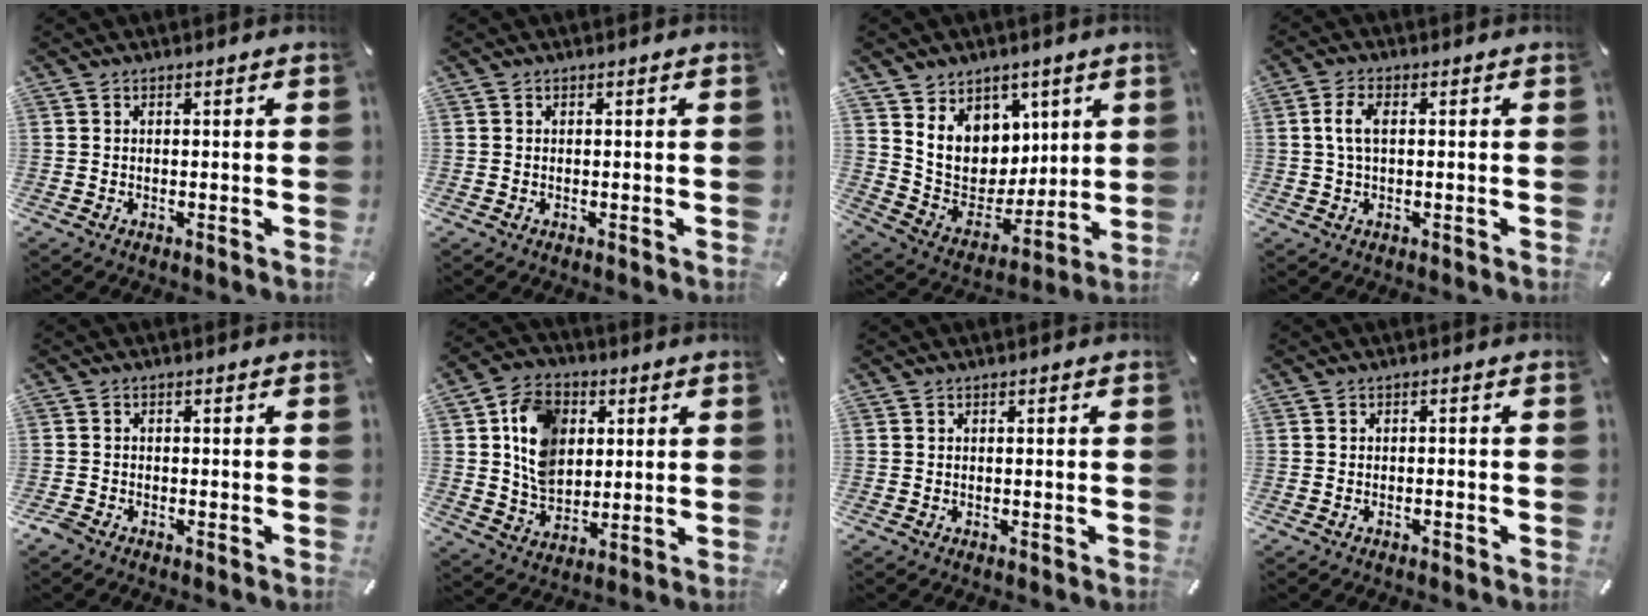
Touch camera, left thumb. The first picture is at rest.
{"total": 0.0}
{"total": 12.8, "force": [5.2, 11.1, 3.8], "torque": [-0.077, -0.051, 0.110]}
{"total": 4.9, "force": [0.7, 2.4, 4.2], "torque": [-0.098, 0.003, 0.007]}
{"total": 1.4, "force": [-1.1, 0.7, 0.5], "torque": [-0.015, 0.000, -0.024]}
{"total": 12.3, "force": [3.0, 9.8, 6.7], "torque": [-0.127, 0.011, 0.058]}
{"total": 0.0}
{"total": 1.1, "force": [-0.9, 0.4, 0.5], "torque": [-0.011, 0.001, -0.017]}